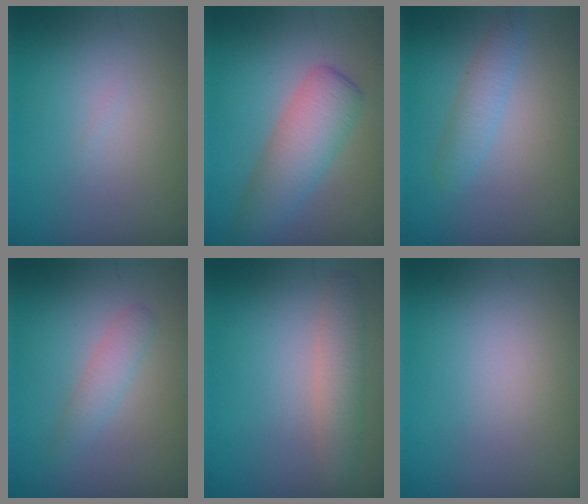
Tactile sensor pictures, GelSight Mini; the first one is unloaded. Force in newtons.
{"total": 4.8, "press": 4.8, "slide": 0.1}
{"total": 2.0, "press": 2.0, "slide": 0.1}
{"total": 1.7, "press": 1.7, "slide": 0.0}
{"total": 2.5, "press": 2.5, "slide": 0.1}
{"total": 0.0}